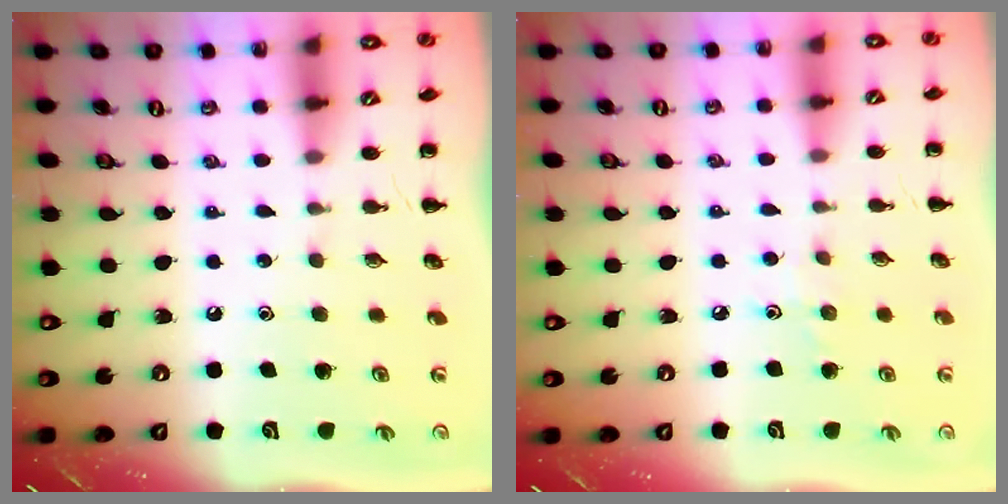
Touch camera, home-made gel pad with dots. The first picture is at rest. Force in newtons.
{"total": 3.5, "press": 3.3, "slide": 1.3}